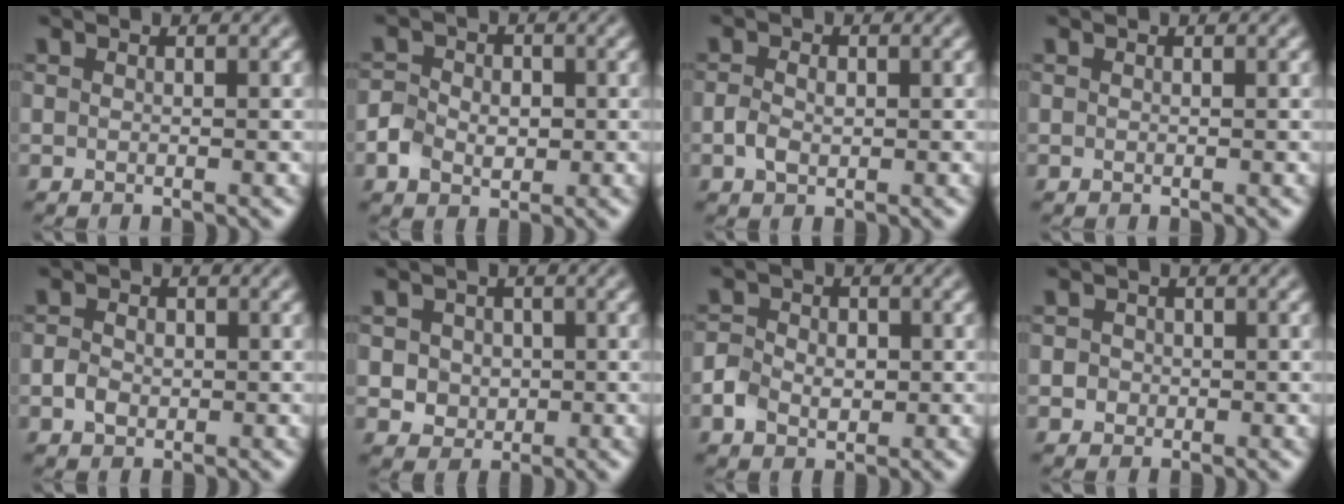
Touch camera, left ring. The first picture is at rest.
{"total": 3.5, "force": [-0.9, 2.8, 1.9], "torque": [-0.030, -0.002, -0.019]}
{"total": 1.9, "force": [-0.4, 1.3, 1.3], "torque": [-0.027, 0.001, -0.008]}
{"total": 0.0}
{"total": 1.7, "force": [-0.4, 1.4, 0.9], "torque": [-0.019, 0.000, -0.011]}
{"total": 2.9, "force": [0.3, 2.6, 1.2], "torque": [-0.015, 0.002, 0.004]}
{"total": 3.2, "force": [-0.8, 2.5, 1.8], "torque": [-0.031, -0.002, -0.016]}
{"total": 1.3, "force": [0.1, 1.2, 0.4], "torque": [0.004, -0.001, -0.002]}